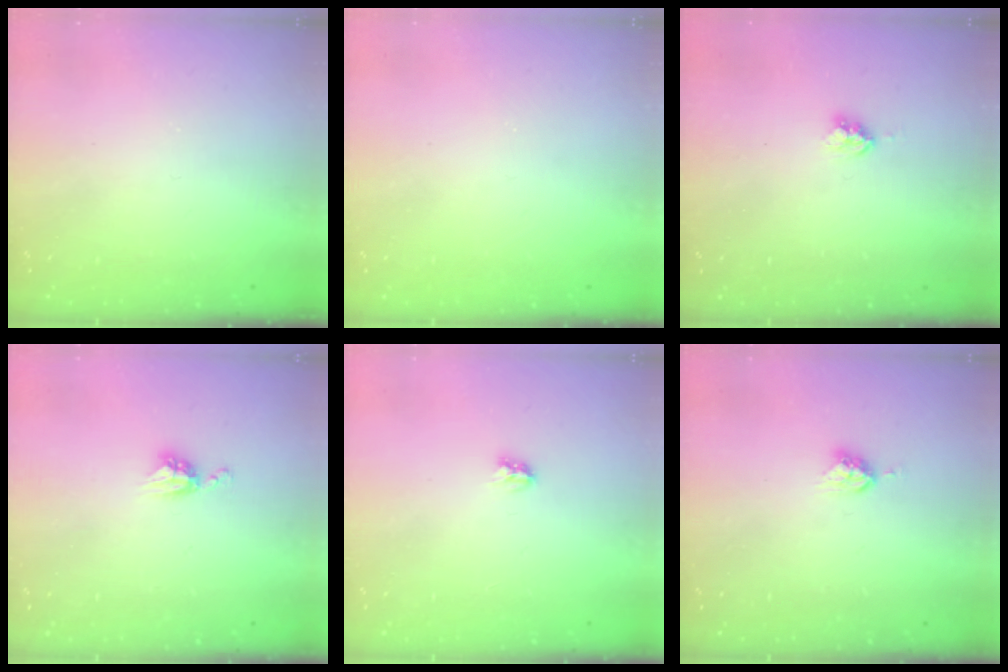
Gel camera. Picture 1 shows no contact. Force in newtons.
{"total": 0.0}
{"total": 3.8, "press": 3.8, "slide": 0.5}
{"total": 5.4, "press": 5.4, "slide": 0.5}
{"total": 3.0, "press": 3.0, "slide": 0.3}
{"total": 4.9, "press": 4.8, "slide": 0.4}